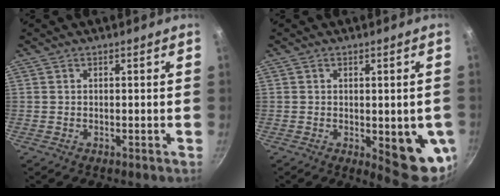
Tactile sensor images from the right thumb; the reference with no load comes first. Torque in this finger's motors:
{"motor_torque": [1.56, 1.40, 1.20, 0.25, 0.21]}